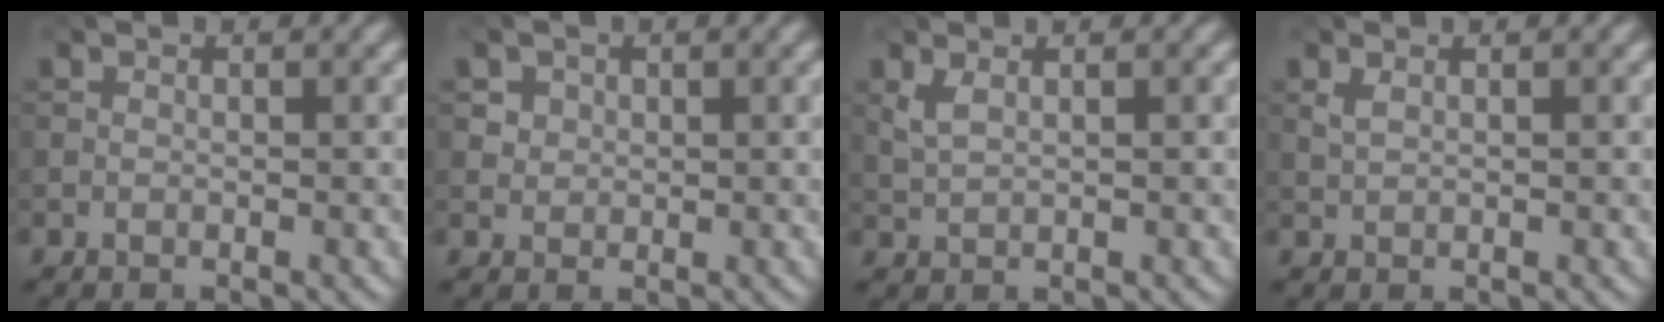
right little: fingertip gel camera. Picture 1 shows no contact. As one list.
[{"total": 2.2, "force": [1.0, 1.8, 0.8], "torque": [-0.025, -0.006, 0.033]}, {"total": 1.4, "force": [0.7, 0.6, 1.0], "torque": [-0.028, -0.001, 0.020]}, {"total": 0.8, "force": [0.5, 0.4, 0.5], "torque": [-0.019, 0.000, 0.012]}]